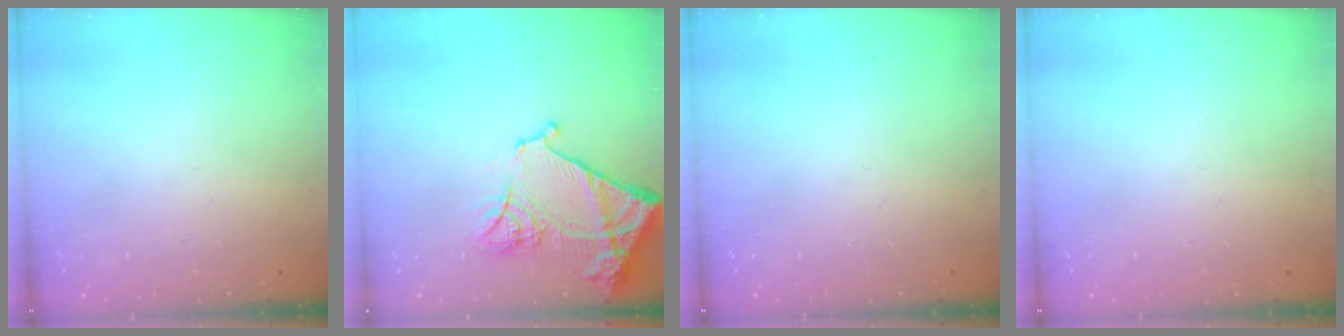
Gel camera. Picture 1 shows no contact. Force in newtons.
{"total": 17.3, "press": 17.3, "slide": 1.6}
{"total": 0.0}
{"total": 0.0}